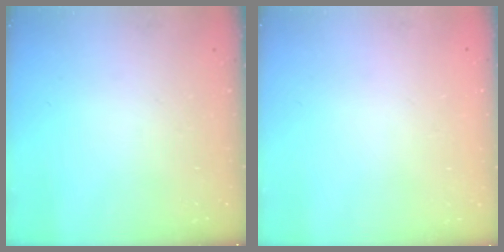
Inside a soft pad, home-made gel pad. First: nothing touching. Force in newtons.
{"total": 1.8, "press": 1.8, "slide": 0.2}